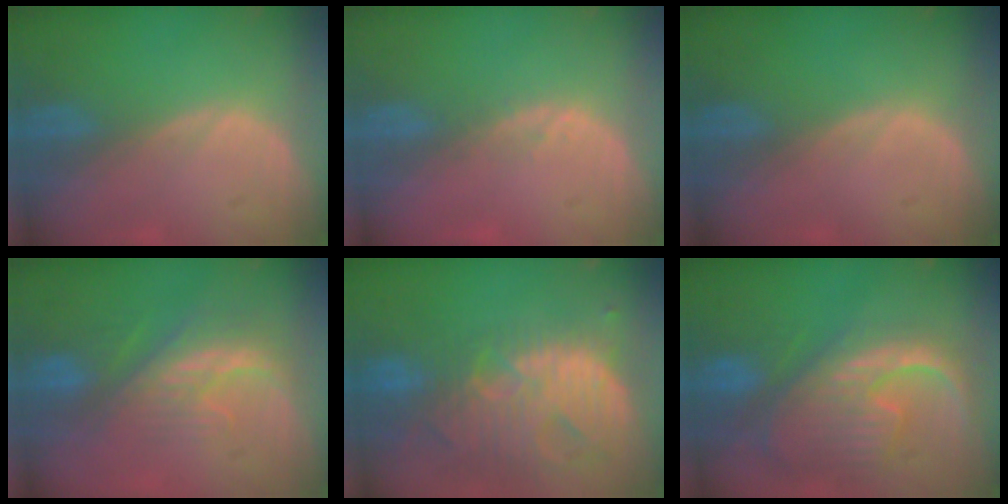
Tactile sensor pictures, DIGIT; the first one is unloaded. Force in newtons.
{"total": 1.3, "press": 1.2, "slide": 0.6}
{"total": 0.0}
{"total": 8.4, "press": 7.5, "slide": 3.7}
{"total": 13.8, "press": 11.7, "slide": 7.4}
{"total": 12.6, "press": 10.8, "slide": 6.5}